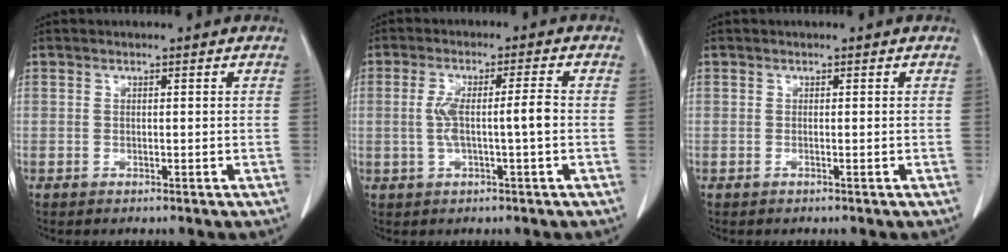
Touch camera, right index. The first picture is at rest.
{"total": 5.6, "force": [-0.6, 0.3, 5.6], "torque": [-0.113, 0.015, -0.006]}
{"total": 0.0}